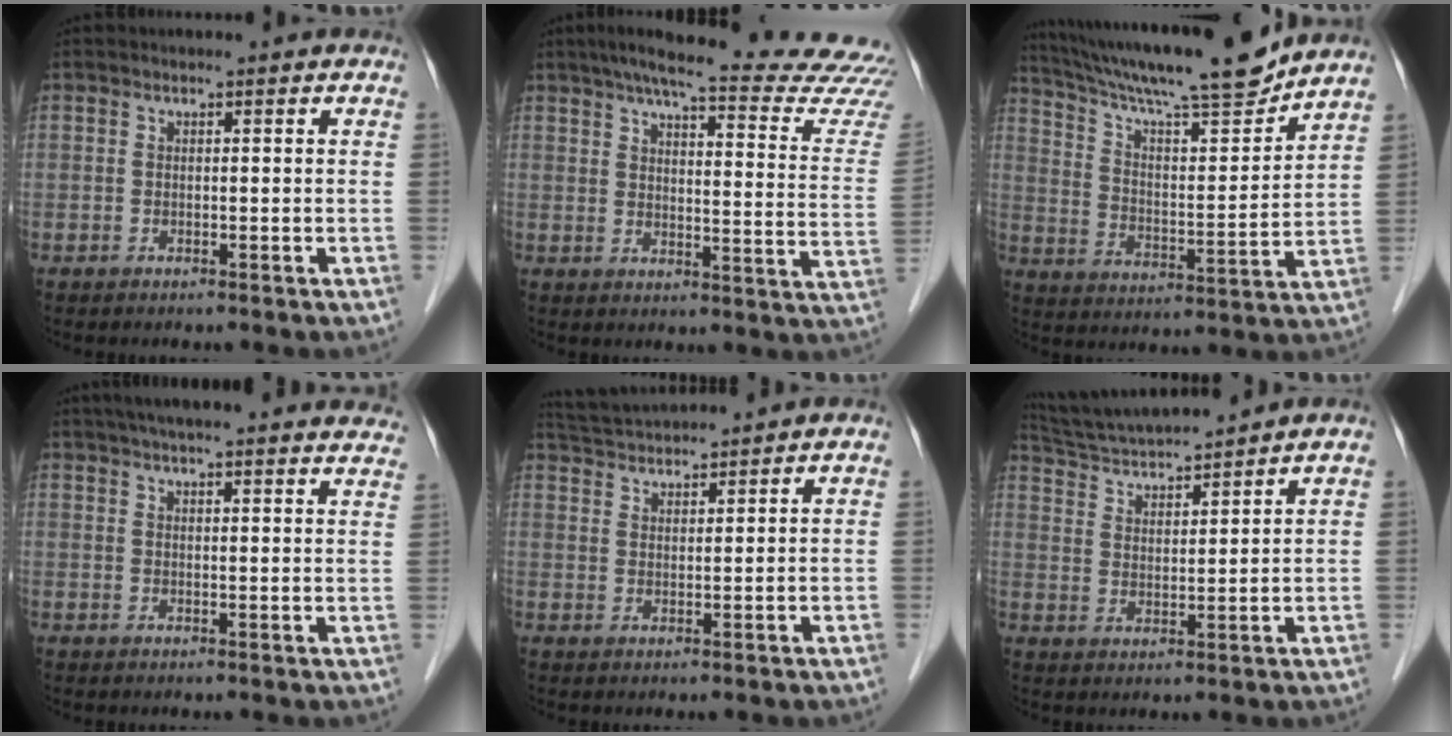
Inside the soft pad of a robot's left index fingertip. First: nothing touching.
{"total": 26.6, "force": [23.9, 1.0, 11.6], "torque": [-0.162, -0.073, 0.281]}
{"total": 19.5, "force": [17.4, 0.7, 8.8], "torque": [-0.154, -0.002, 0.277]}
{"total": 24.8, "force": [22.4, 2.3, 10.3], "torque": [-0.155, -0.005, 0.269]}
{"total": 7.2, "force": [7.0, -0.4, 1.5], "torque": [-0.038, 0.030, 0.124]}
{"total": 11.3, "force": [10.7, -0.3, 3.8], "torque": [-0.077, 0.018, 0.190]}